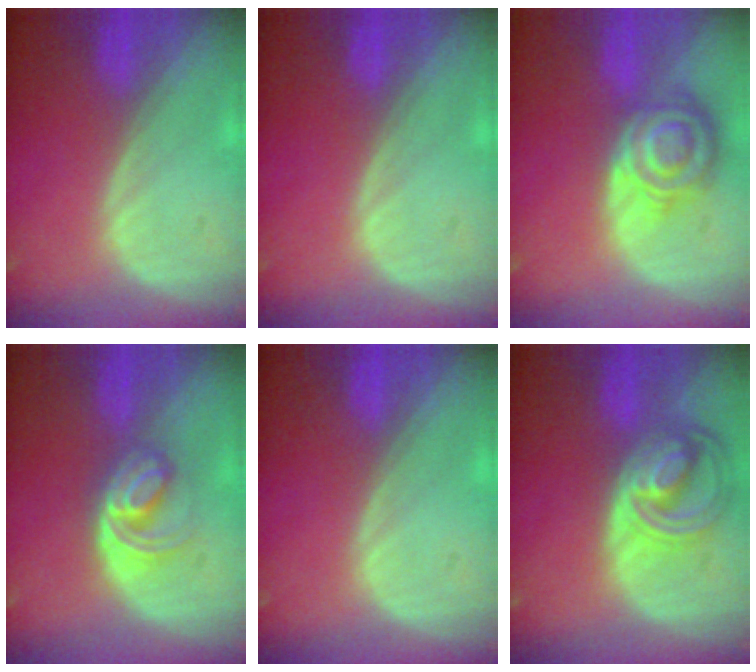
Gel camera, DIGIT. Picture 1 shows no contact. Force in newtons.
{"total": 0.0}
{"total": 8.3, "press": 7.2, "slide": 4.0}
{"total": 6.2, "press": 5.2, "slide": 3.4}
{"total": 0.0}
{"total": 8.6, "press": 7.4, "slide": 4.4}